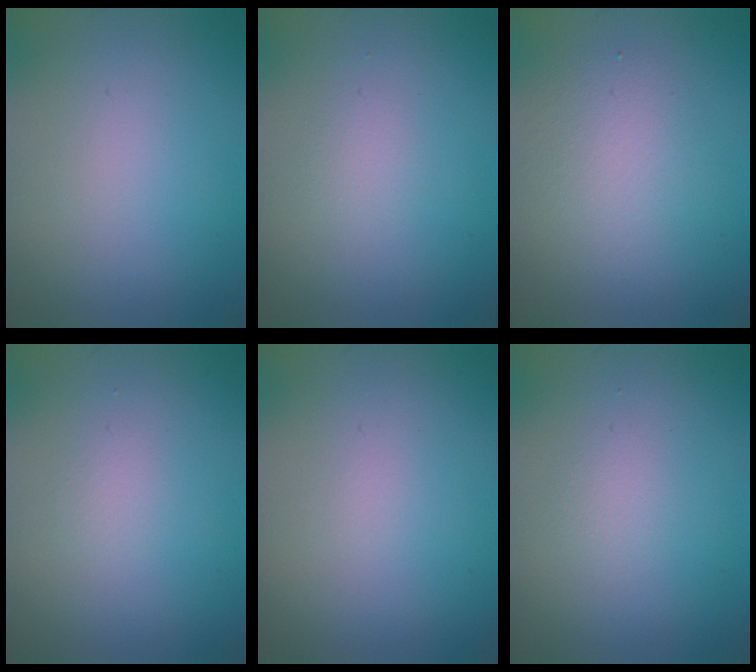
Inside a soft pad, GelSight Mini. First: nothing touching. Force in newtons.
{"total": 0.8, "press": 0.7, "slide": 0.1}
{"total": 2.8, "press": 2.8, "slide": 0.1}
{"total": 0.6, "press": 0.6, "slide": 0.0}
{"total": 0.0}
{"total": 0.8, "press": 0.7, "slide": 0.1}